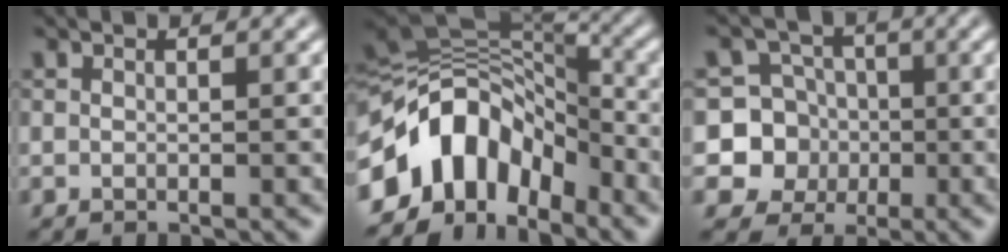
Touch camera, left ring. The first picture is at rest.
{"total": 10.7, "force": [-5.0, 6.4, 6.9], "torque": [-0.105, 0.025, -0.106]}
{"total": 7.2, "force": [-1.3, 6.9, 1.4], "torque": [-0.015, 0.013, -0.050]}